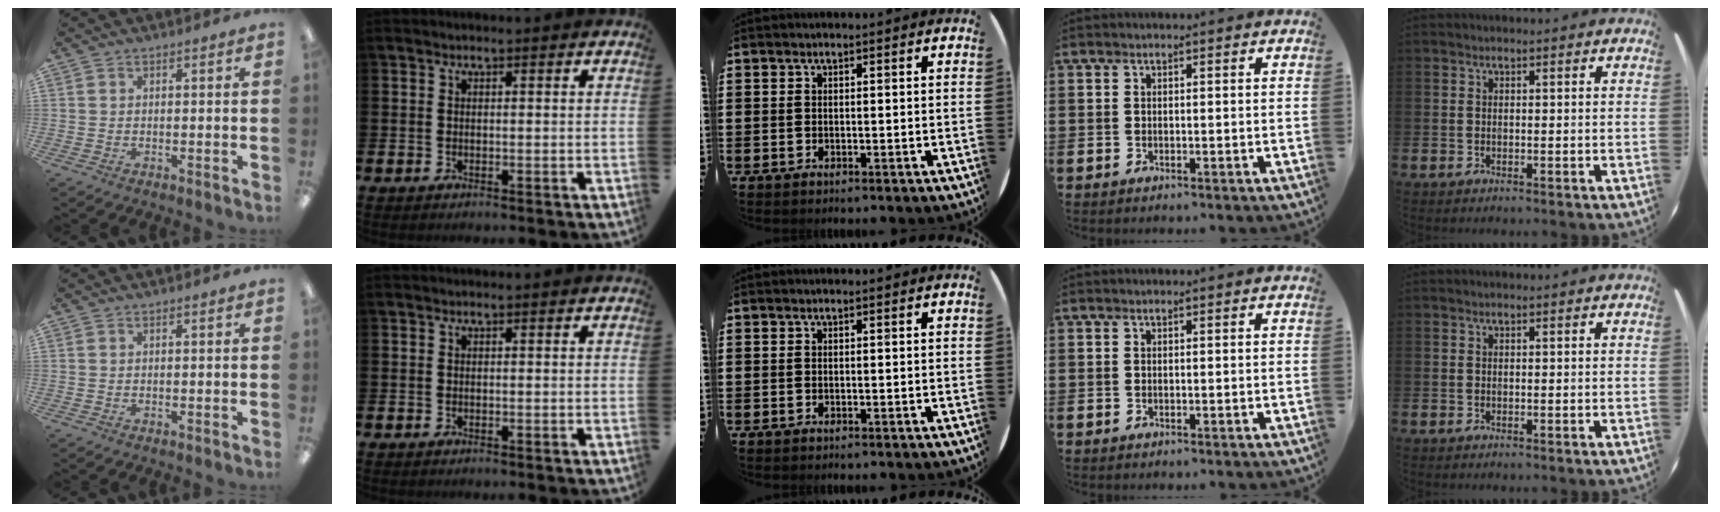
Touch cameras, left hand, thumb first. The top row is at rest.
{}